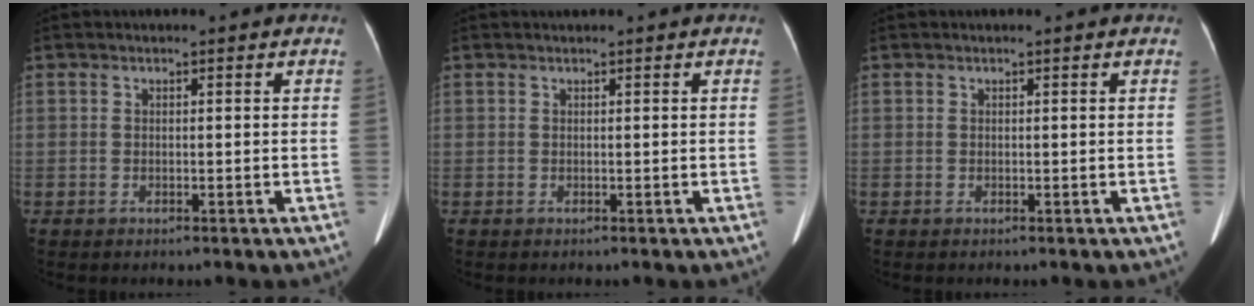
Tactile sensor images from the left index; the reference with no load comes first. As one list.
[{"total": 0.6, "force": [0.5, -0.1, 0.3], "torque": [-0.007, 0.010, 0.016]}, {"total": 0.0}]